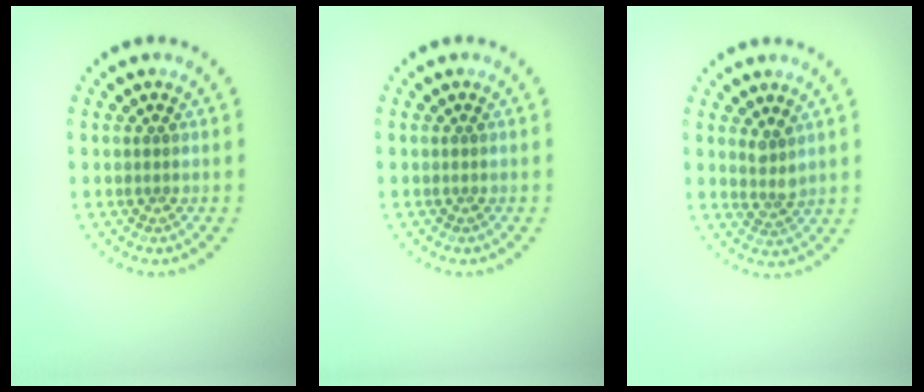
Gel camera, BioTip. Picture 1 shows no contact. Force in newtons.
{"total": 0.0}
{"total": 1.8, "press": 1.3, "slide": 1.2}